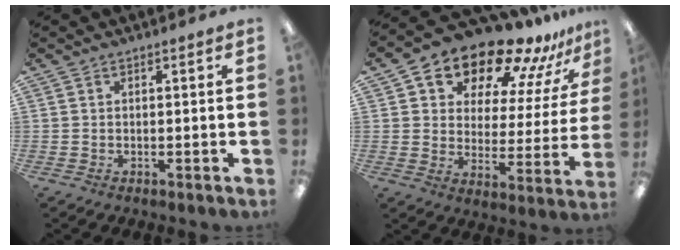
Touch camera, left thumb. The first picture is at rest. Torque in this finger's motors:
{"motor_torque": [0.37, 0.55, 1.22, -1.55, 0.12]}